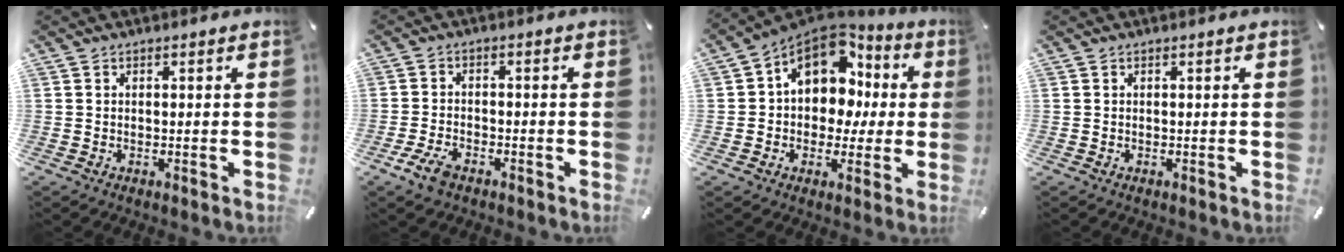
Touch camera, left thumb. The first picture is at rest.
{"total": 4.7, "force": [-3.0, 2.3, 2.8], "torque": [-0.069, 0.009, -0.060]}
{"total": 13.3, "force": [4.6, 10.3, 7.0], "torque": [-0.118, -0.025, 0.089]}
{"total": 0.0}